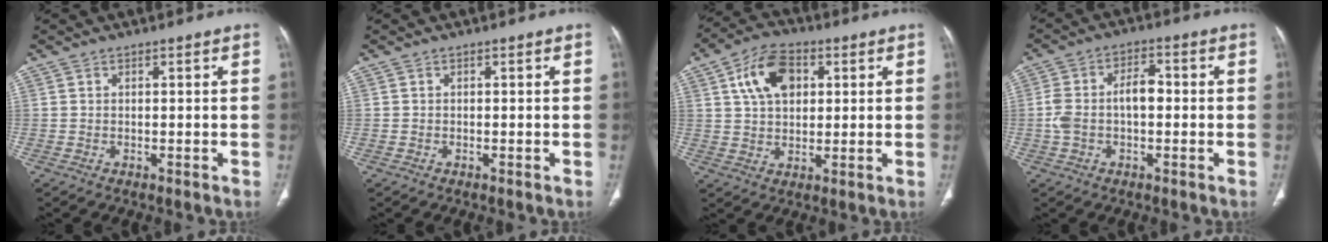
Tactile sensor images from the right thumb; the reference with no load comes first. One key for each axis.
{"total": 0.0}
{"total": 10.7, "fx": 3.4, "fy": 6.9, "fz": 7.4, "tx": -0.112, "ty": 0.003, "tz": 0.056}
{"total": 7.9, "fx": -0.6, "fy": 4.5, "fz": 6.5, "tx": -0.133, "ty": 0.032, "tz": -0.013}